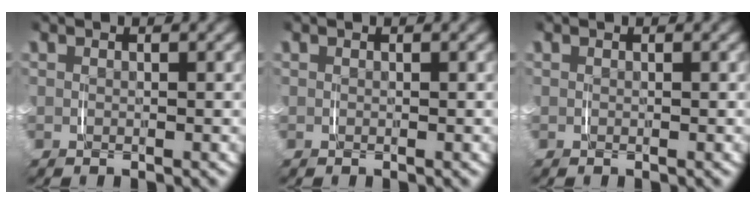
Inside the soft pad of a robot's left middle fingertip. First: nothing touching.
{"total": 0.0}
{"total": 0.0}